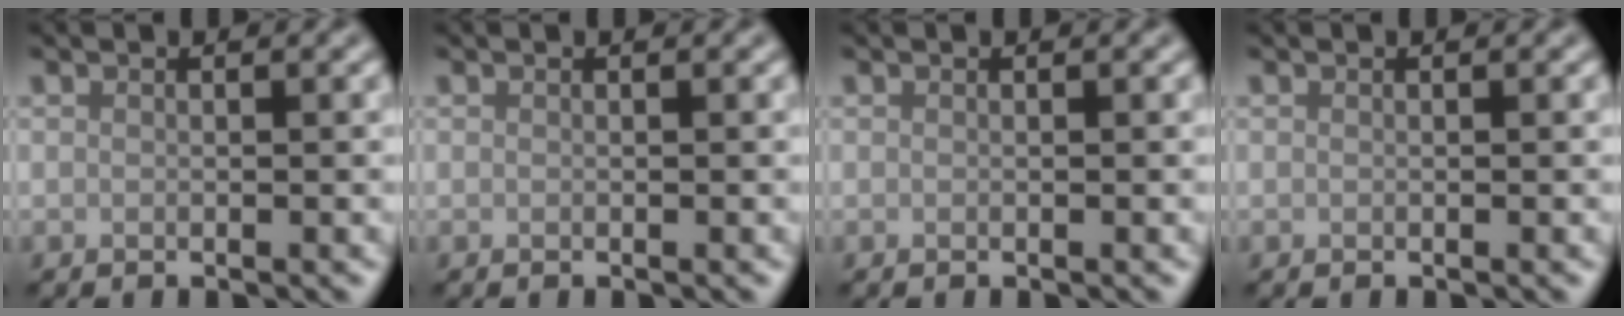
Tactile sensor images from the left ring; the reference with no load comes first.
{"total": 0.0}
{"total": 0.0}
{"total": 0.0}